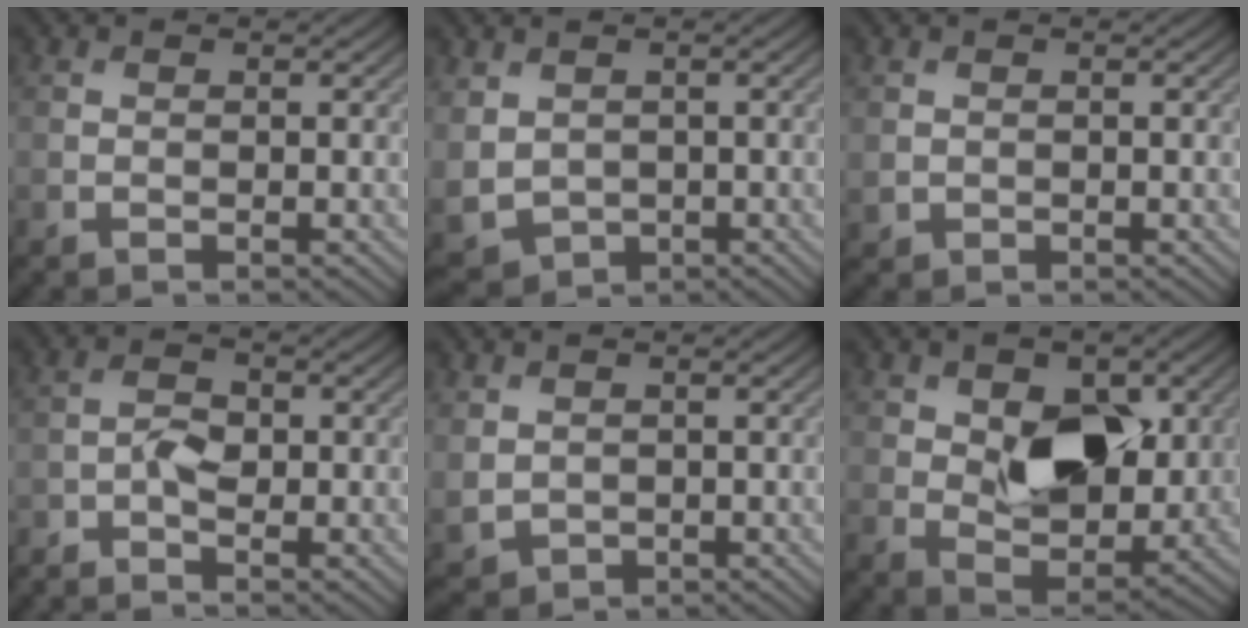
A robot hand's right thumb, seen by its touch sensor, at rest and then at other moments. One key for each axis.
{"total": 5.1, "fx": 0.6, "fy": 4.1, "fz": 2.8, "tx": -0.103, "ty": -0.020, "tz": 0.013}
{"total": 0.9, "fx": 0.2, "fy": 0.9, "fz": 0.2, "tx": -0.010, "ty": -0.007, "tz": 0.008}
{"total": 2.7, "fx": -2.0, "fy": 0.9, "fz": 1.4, "tx": -0.033, "ty": 0.001, "tz": -0.049}
{"total": 2.7, "fx": 0.6, "fy": 2.3, "fz": 1.4, "tx": -0.051, "ty": -0.010, "tz": 0.018}
{"total": 9.5, "fx": 1.7, "fy": 5.9, "fz": 7.3, "tx": -0.117, "ty": -0.008, "tz": 0.025}